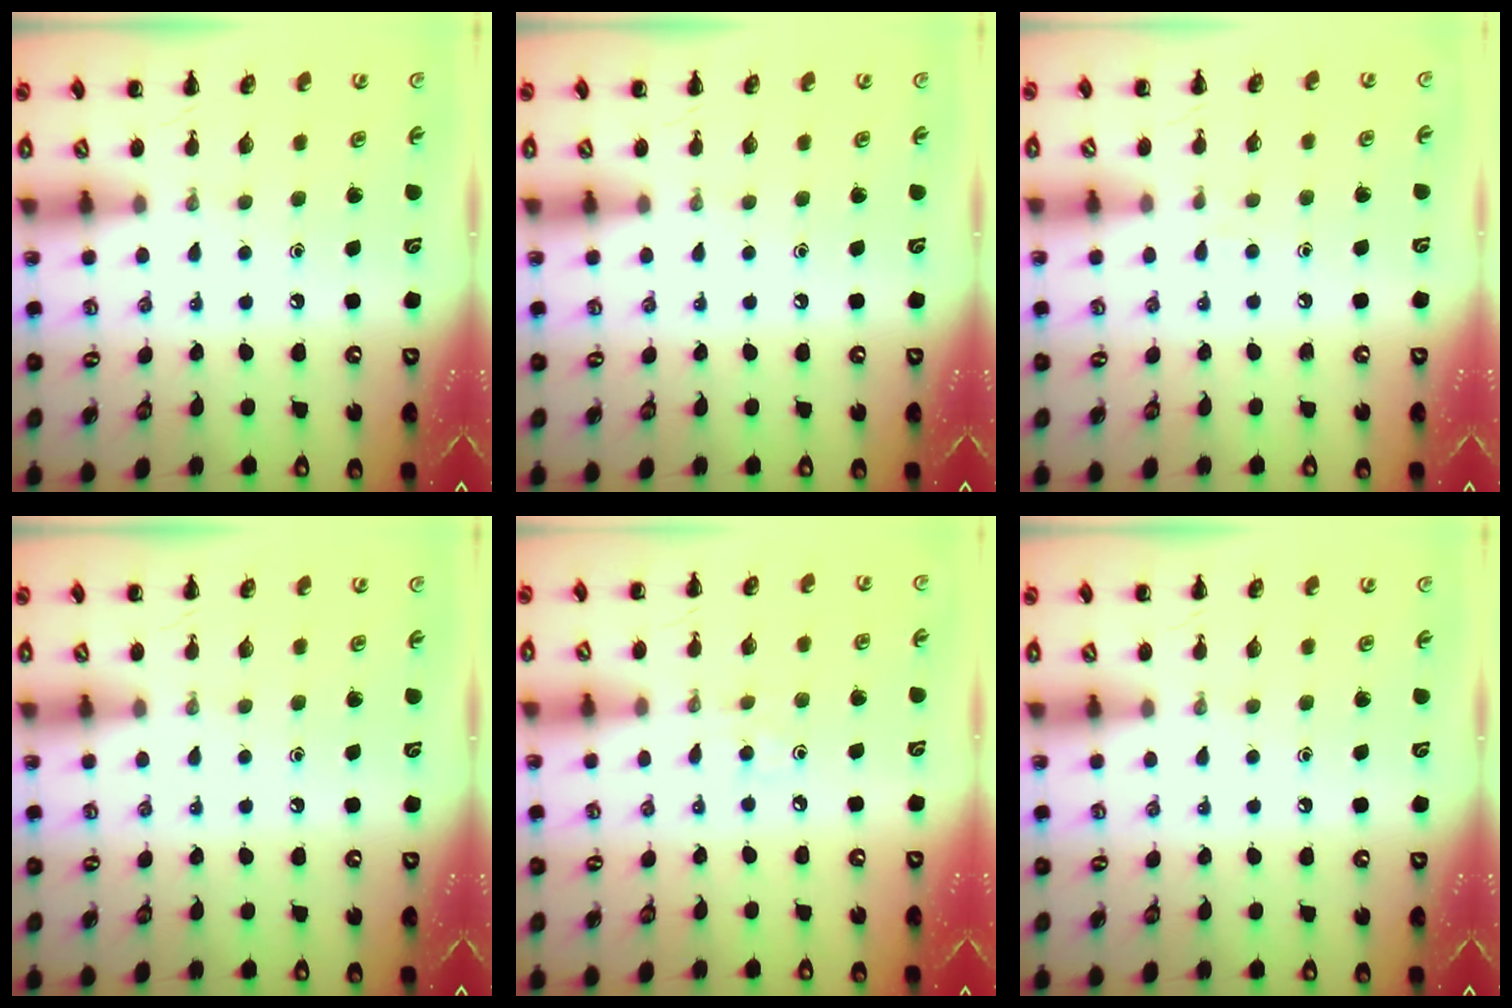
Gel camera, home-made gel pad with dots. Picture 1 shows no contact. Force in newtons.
{"total": 0.0}
{"total": 2.9, "press": 2.7, "slide": 1.0}
{"total": 0.0}
{"total": 2.5, "press": 2.3, "slide": 0.8}
{"total": 0.0}